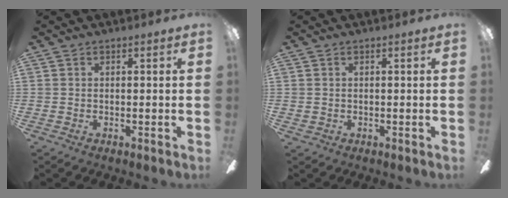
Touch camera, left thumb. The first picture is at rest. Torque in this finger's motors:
{"motor_torque": [-0.39, 0.38, 0.04, -0.17, 0.00]}